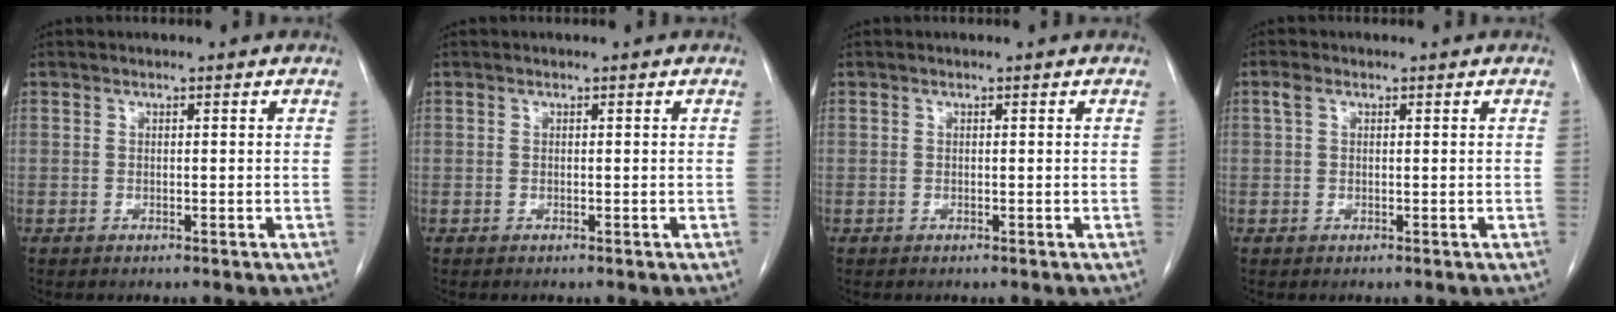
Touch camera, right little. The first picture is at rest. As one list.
[{"total": 0.0}, {"total": 0.0}, {"total": 1.4, "force": [0.6, 0.8, 1.0], "torque": [-0.026, 0.016, 0.014]}]